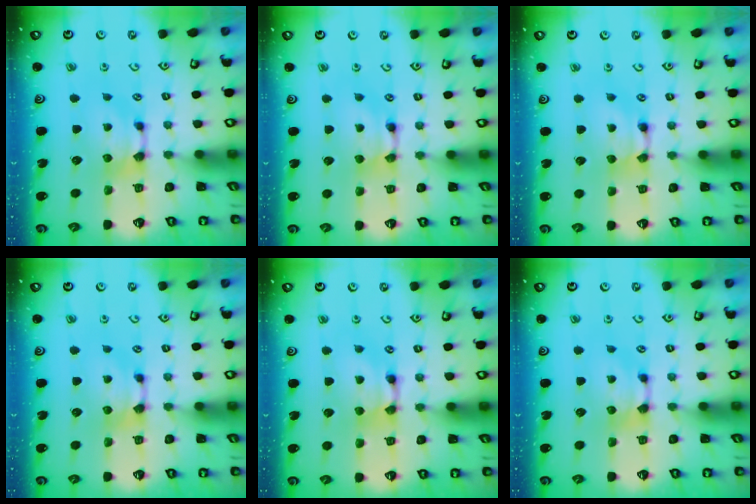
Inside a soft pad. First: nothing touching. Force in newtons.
{"total": 1.8, "press": 1.8, "slide": 0.1}
{"total": 1.5, "press": 1.5, "slide": 0.2}
{"total": 0.0}
{"total": 1.9, "press": 1.9, "slide": 0.1}
{"total": 0.0}